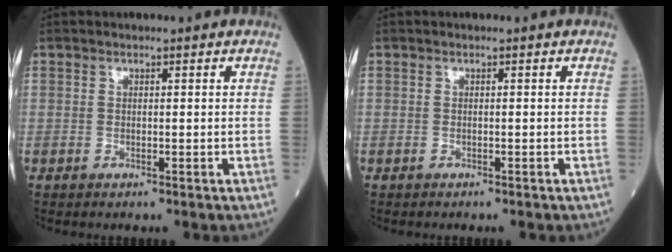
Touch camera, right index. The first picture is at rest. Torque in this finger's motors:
{"motor_torque": [-0.27, -0.14, -0.36, -0.14]}